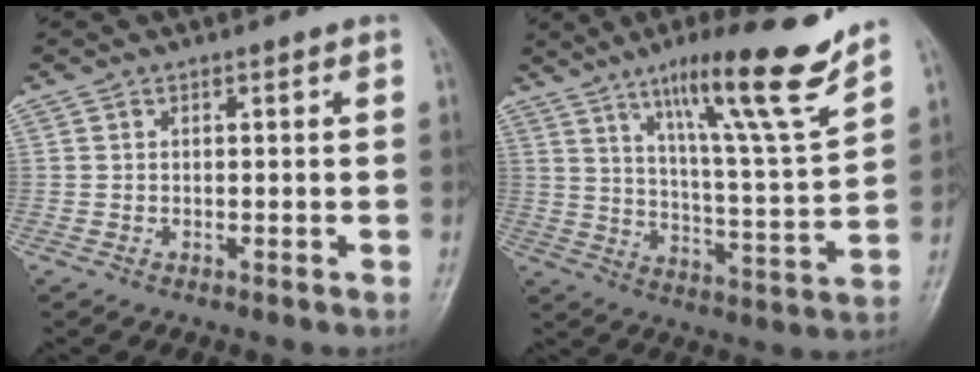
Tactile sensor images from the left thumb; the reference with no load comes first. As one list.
[{"total": 18.2, "force": [12.5, 1.1, 13.2], "torque": [-0.186, -0.072, 0.198]}]